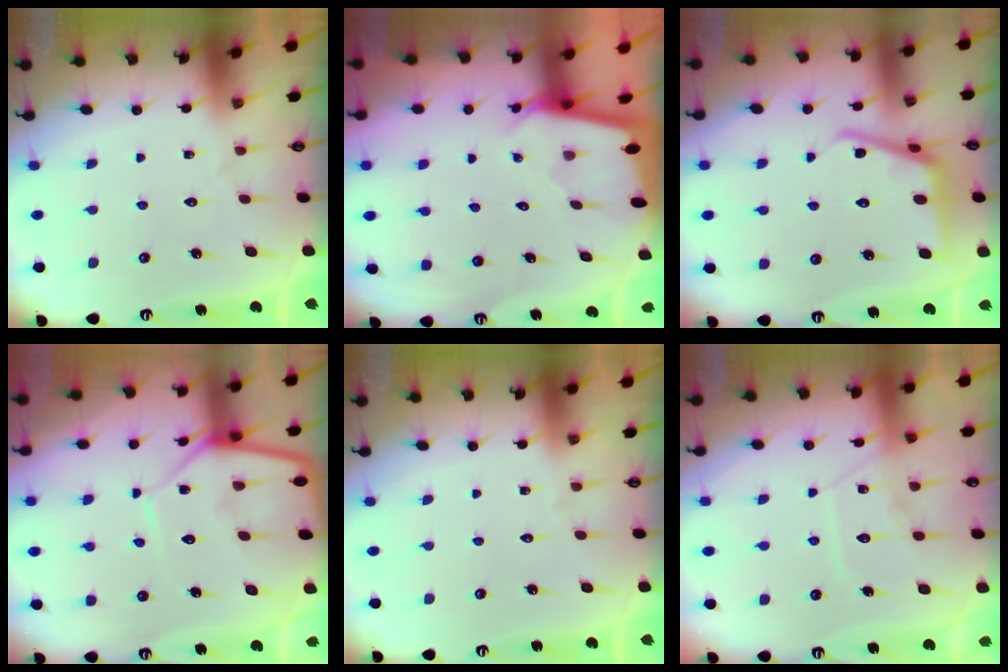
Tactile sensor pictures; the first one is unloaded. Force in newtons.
{"total": 2.3, "press": 2.3, "slide": 0.2}
{"total": 9.3, "press": 9.3, "slide": 0.5}
{"total": 10.4, "press": 10.4, "slide": 1.0}
{"total": 0.0}
{"total": 9.8, "press": 9.8, "slide": 0.7}